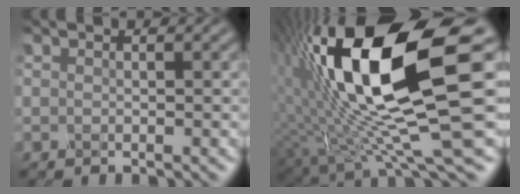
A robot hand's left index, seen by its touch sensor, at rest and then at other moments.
{"total": 17.0, "force": [3.8, 5.3, 15.7], "torque": [-0.294, -0.006, 0.072]}